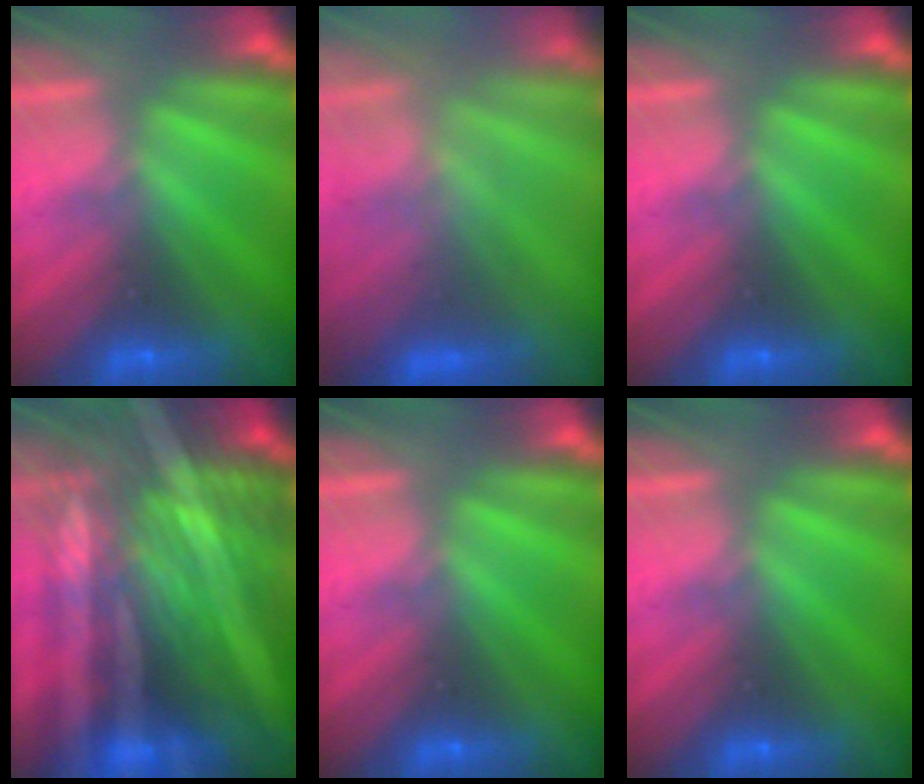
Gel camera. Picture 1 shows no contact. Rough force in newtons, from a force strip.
{"total": 3.2}
{"total": 0.0}
{"total": 8.7}
{"total": 0.0}
{"total": 0.0}